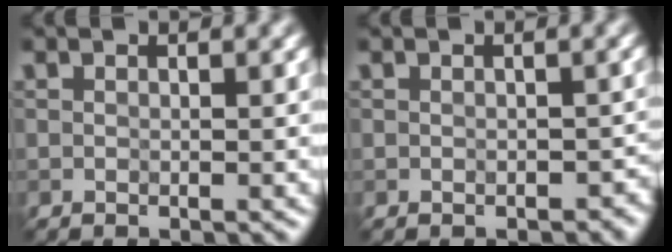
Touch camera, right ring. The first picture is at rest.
{"total": 1.6, "force": [-0.6, 1.2, 0.9], "torque": [-0.008, -0.003, -0.007]}